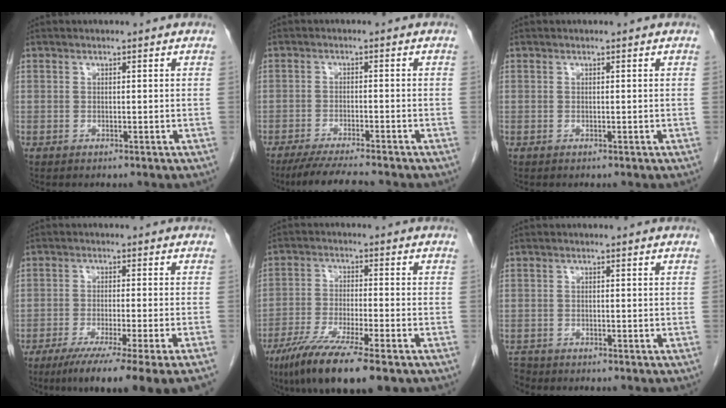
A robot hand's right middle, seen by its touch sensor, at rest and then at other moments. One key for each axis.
{"total": 7.8, "fx": -6.9, "fy": 0.2, "fz": 3.8, "tx": -0.060, "ty": -0.022, "tz": -0.112}
{"total": 0.0}
{"total": 13.6, "fx": -9.9, "fy": -1.6, "fz": 9.1, "tx": -0.109, "ty": -0.044, "tz": -0.151}
{"total": 12.7, "fx": -8.5, "fy": 1.3, "fz": 9.4, "tx": -0.168, "ty": -0.034, "tz": -0.140}
{"total": 2.1, "fx": -2.0, "fy": 0.7, "fz": -0.2, "tx": -0.001, "ty": -0.006, "tz": -0.037}